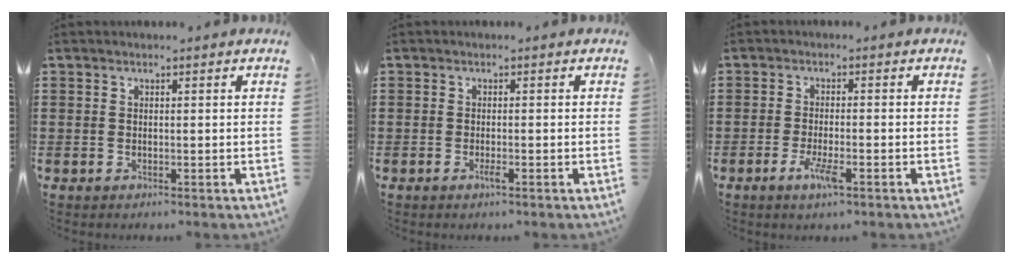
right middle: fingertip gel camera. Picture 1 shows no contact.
{"total": 1.2, "force": [-0.6, 0.2, 1.0], "torque": [-0.019, -0.003, -0.011]}
{"total": 3.8, "force": [-1.9, 0.7, 3.2], "torque": [-0.071, -0.008, -0.039]}